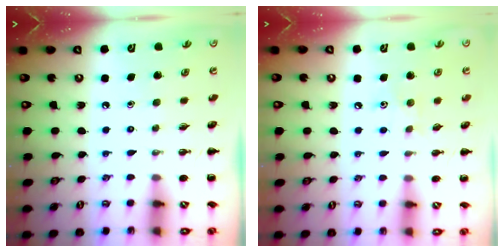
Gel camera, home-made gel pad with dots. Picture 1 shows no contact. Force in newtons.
{"total": 5.6, "press": 5.5, "slide": 1.3}